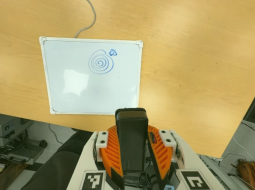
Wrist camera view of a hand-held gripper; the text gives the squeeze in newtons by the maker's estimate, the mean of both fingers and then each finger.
{"total": 11.5, "left": 9.4, "right": 13.6}